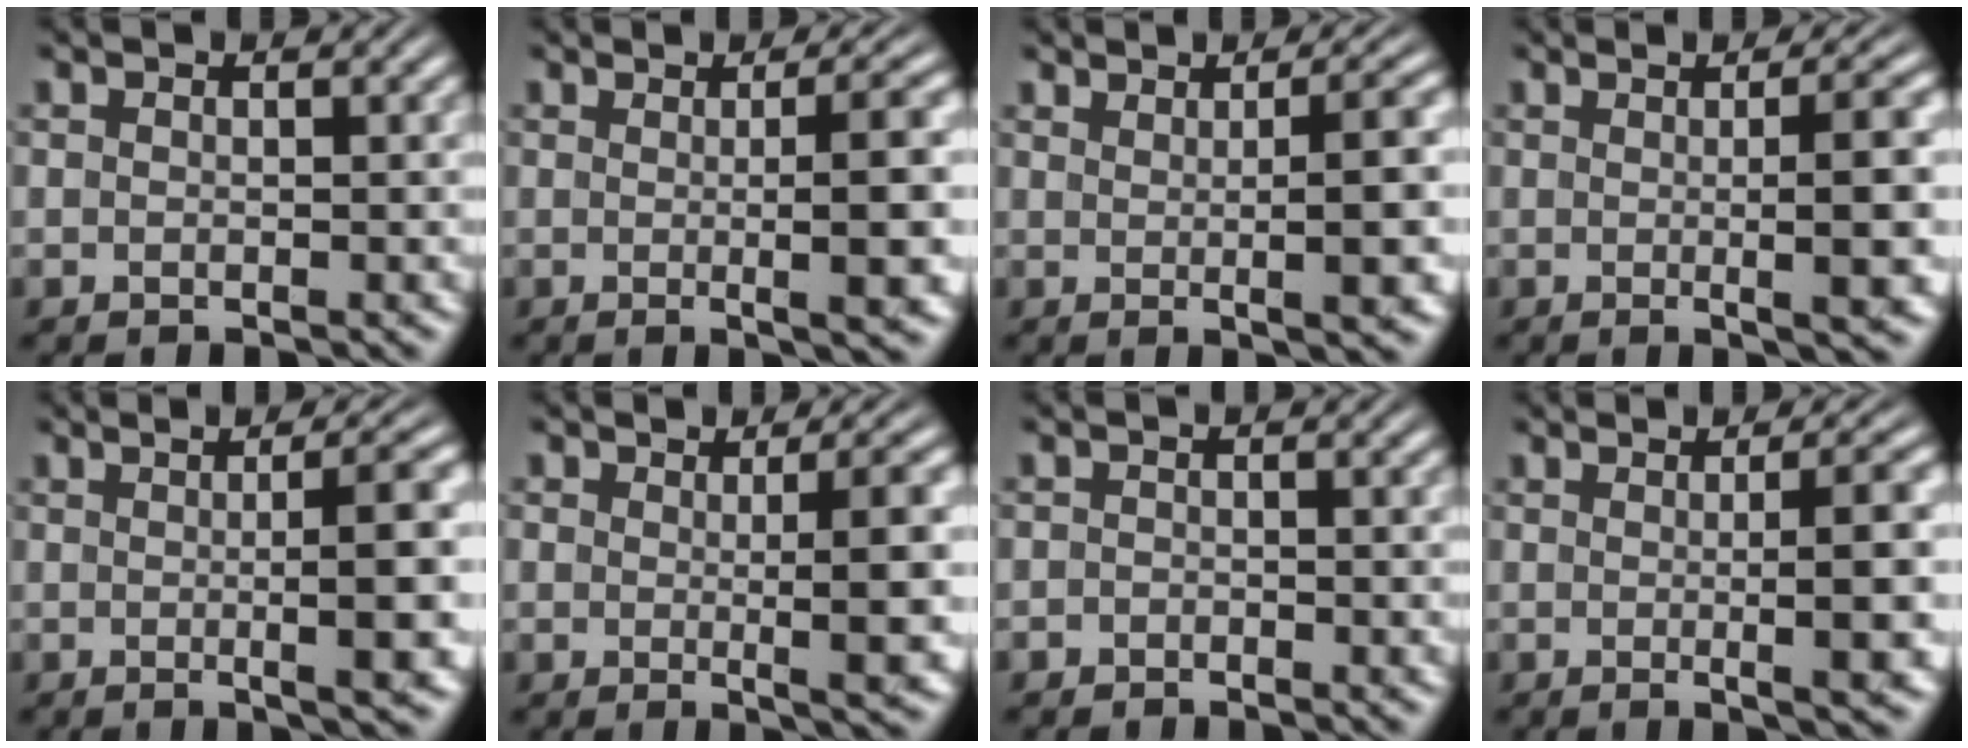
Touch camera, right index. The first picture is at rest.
{"total": 5.9, "force": [-0.1, 0.6, 5.9], "torque": [-0.068, 0.007, -0.005]}
{"total": 4.1, "force": [0.9, -0.1, 4.0], "torque": [-0.050, 0.005, 0.017]}
{"total": 7.0, "force": [0.5, 1.2, 6.9], "torque": [-0.075, 0.017, -0.001]}
{"total": 7.7, "force": [0.8, 1.6, 7.5], "torque": [-0.078, 0.024, 0.001]}
{"total": 4.3, "force": [0.2, 0.5, 4.3], "torque": [-0.054, -0.008, 0.006]}
{"total": 0.9, "force": [-0.8, 0.1, -0.2], "torque": [0.004, -0.010, -0.012]}
{"total": 6.3, "force": [0.2, 0.9, 6.2], "torque": [-0.070, 0.012, -0.002]}